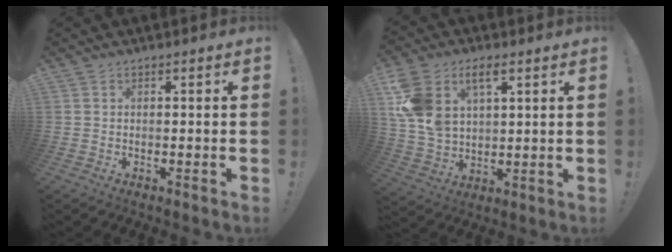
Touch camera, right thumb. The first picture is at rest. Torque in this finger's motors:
{"motor_torque": [0.30, 1.48, 1.51, 0.35, 0.13]}